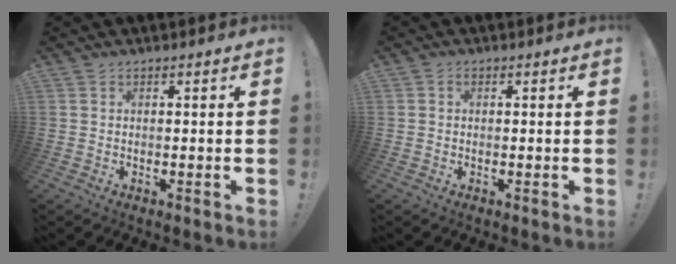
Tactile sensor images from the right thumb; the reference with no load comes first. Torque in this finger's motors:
{"motor_torque": [-0.25, 0.07, -0.10, 0.01, 0.07]}